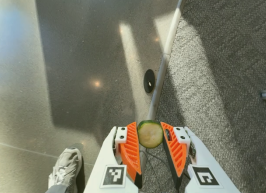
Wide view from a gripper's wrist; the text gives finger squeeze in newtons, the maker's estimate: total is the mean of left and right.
{"total": 6.8, "left": 6.5, "right": 7.1}